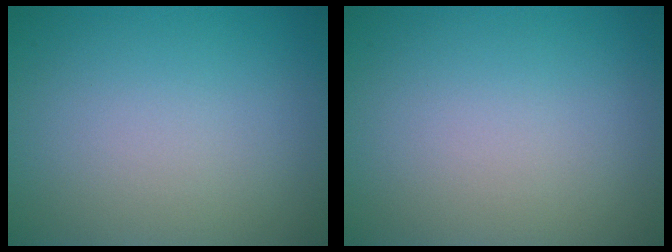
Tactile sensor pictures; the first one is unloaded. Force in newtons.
{"total": 0.0}